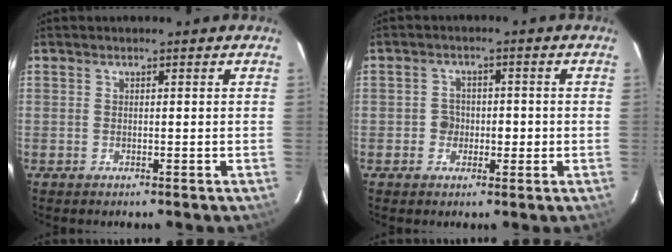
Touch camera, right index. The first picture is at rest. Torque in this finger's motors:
{"motor_torque": [0.46, 0.12, 0.07, 0.04]}